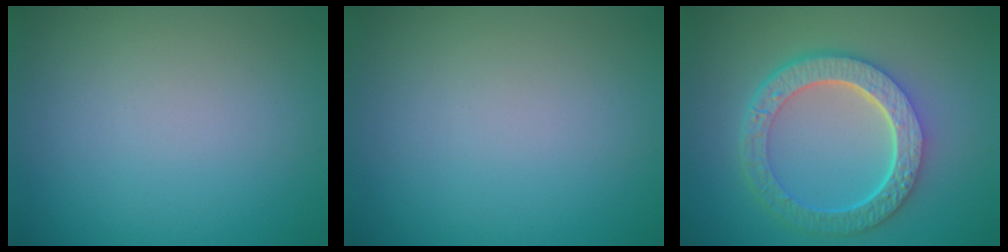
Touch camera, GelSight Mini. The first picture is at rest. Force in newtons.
{"total": 0.0}
{"total": 6.8, "press": 5.0, "slide": 4.6}